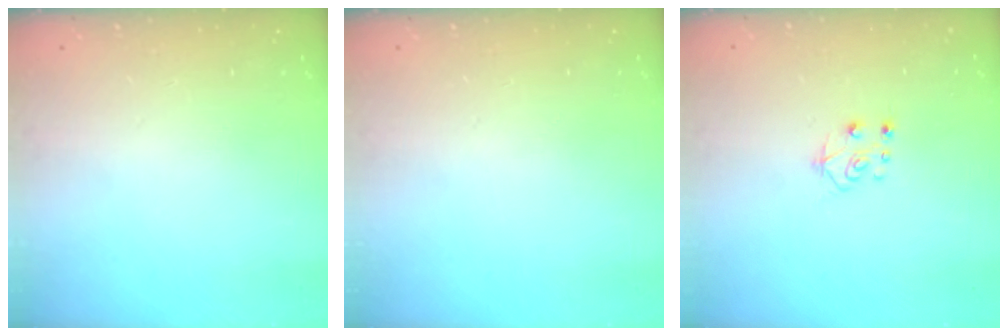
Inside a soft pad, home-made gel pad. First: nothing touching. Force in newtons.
{"total": 0.0}
{"total": 6.9, "press": 6.9, "slide": 0.6}